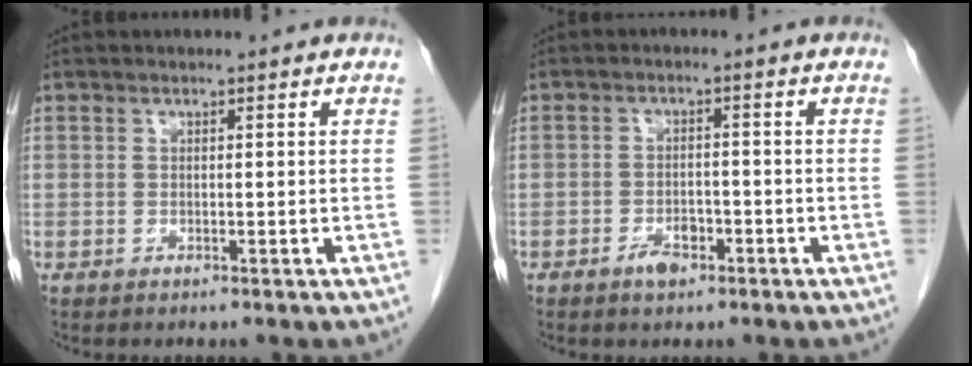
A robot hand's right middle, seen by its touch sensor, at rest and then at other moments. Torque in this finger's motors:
{"motor_torque": [0.71, -0.50, 0.04, 0.04]}